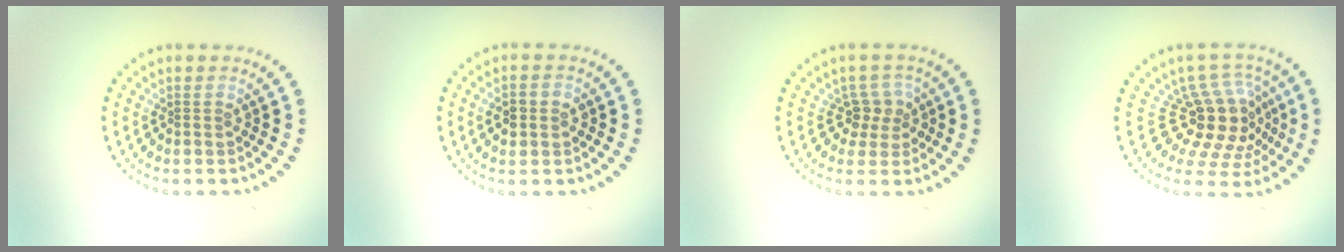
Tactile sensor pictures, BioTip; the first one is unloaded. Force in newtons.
{"total": 2.8, "press": 2.8, "slide": 0.1}
{"total": 2.5, "press": 2.1, "slide": 1.4}
{"total": 5.2, "press": 3.9, "slide": 3.4}